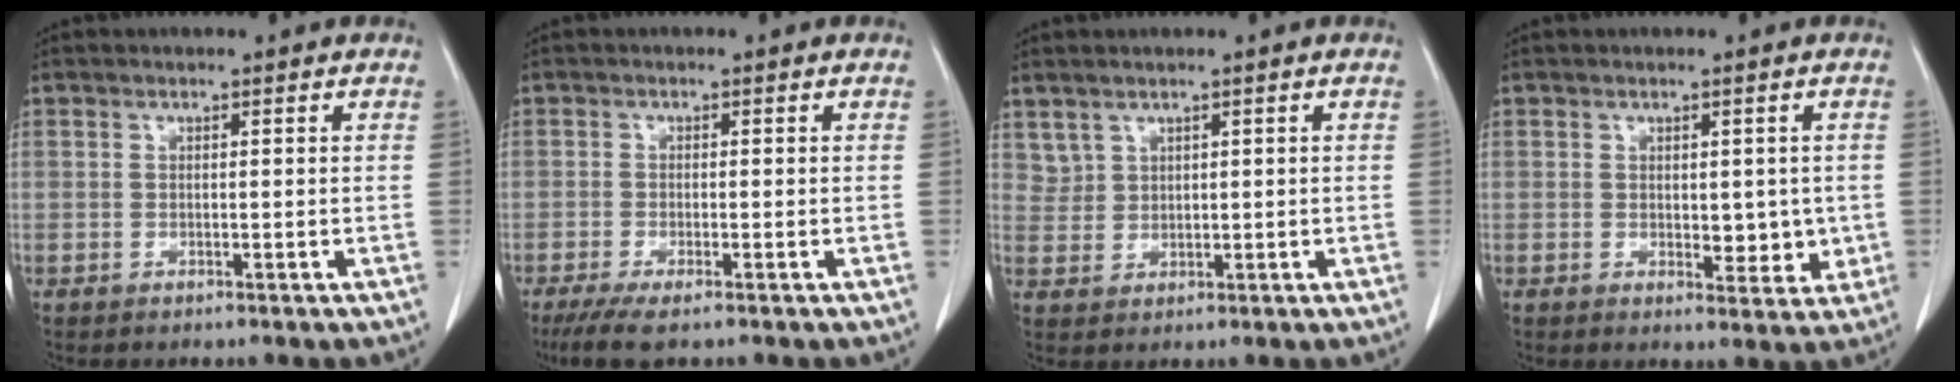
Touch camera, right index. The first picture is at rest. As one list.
[{"total": 4.6, "force": [-3.1, 0.7, 3.3], "torque": [-0.059, -0.013, -0.053]}, {"total": 2.5, "force": [1.9, 1.6, 0.1], "torque": [0.008, 0.002, 0.041]}, {"total": 4.5, "force": [-0.1, 2.5, 3.7], "torque": [-0.037, -0.007, 0.007]}]